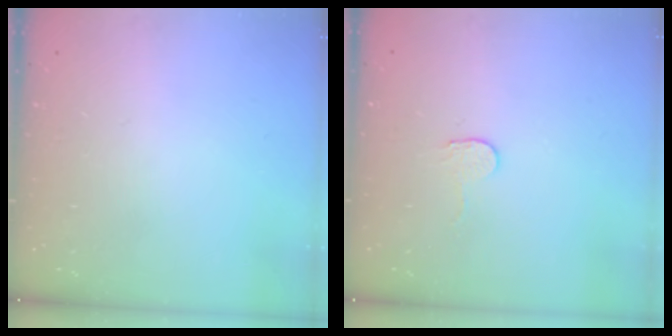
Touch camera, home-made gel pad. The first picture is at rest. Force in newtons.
{"total": 2.7, "press": 2.7, "slide": 0.2}